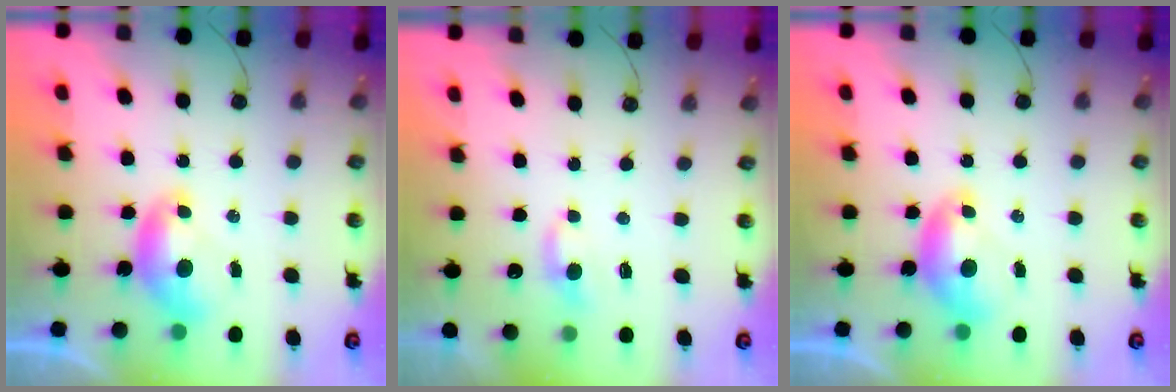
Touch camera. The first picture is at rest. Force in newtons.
{"total": 2.0, "press": 2.0, "slide": 0.5}
{"total": 0.0}